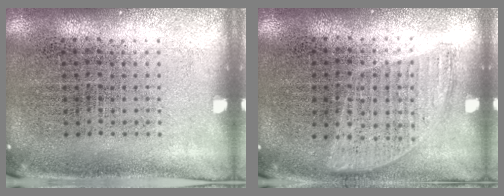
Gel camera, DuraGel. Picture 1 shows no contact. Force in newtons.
{"total": 0.9, "press": 0.8, "slide": 0.4}